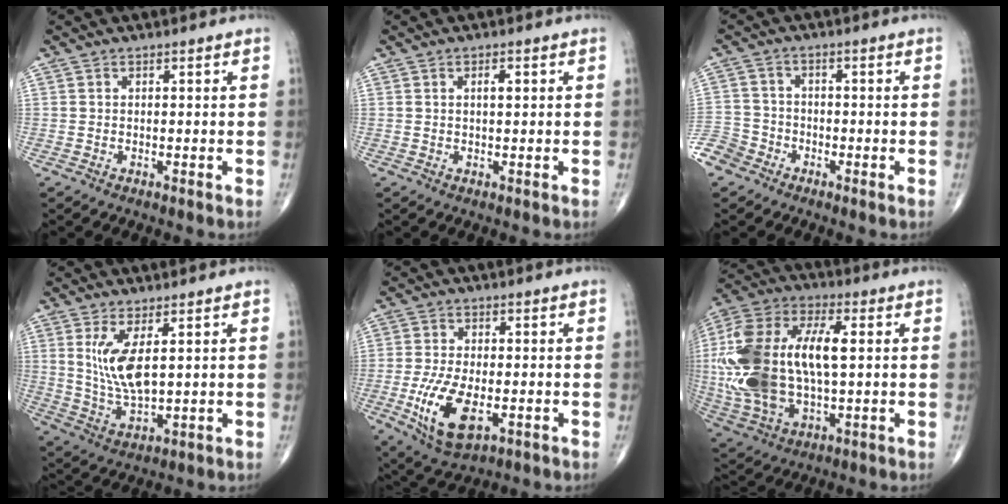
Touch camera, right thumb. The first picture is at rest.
{"total": 1.8, "force": [0.5, 0.6, 1.6], "torque": [-0.029, 0.001, 0.009]}
{"total": 6.5, "force": [-4.2, 4.8, 1.2], "torque": [-0.014, 0.022, -0.089]}
{"total": 8.8, "force": [2.3, 3.3, 7.8], "torque": [-0.159, -0.024, 0.057]}
{"total": 11.5, "force": [-3.2, 5.6, 9.6], "torque": [-0.187, -0.006, -0.049]}
{"total": 25.4, "force": [1.7, 12.9, 21.8], "torque": [-0.478, 0.005, 0.031]}